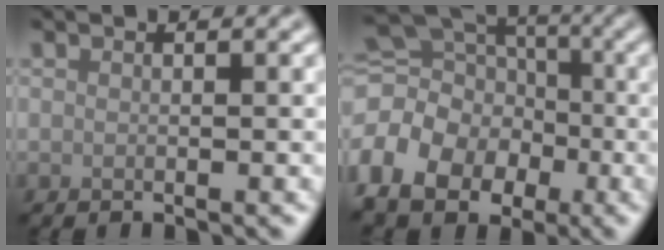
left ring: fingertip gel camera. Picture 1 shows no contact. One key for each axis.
{"total": 11.6, "fx": -3.8, "fy": 9.4, "fz": 5.7, "tx": -0.123, "ty": -0.007, "tz": -0.081}